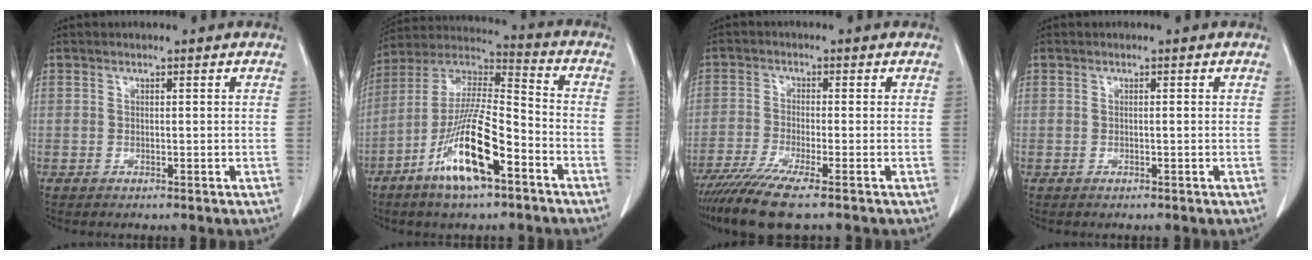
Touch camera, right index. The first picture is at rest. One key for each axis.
{"total": 15.8, "fx": -7.6, "fy": 2.8, "fz": 13.6, "tx": -0.268, "ty": -0.008, "tz": -0.138}
{"total": 8.4, "fx": -6.3, "fy": -0.3, "fz": 5.5, "tx": -0.095, "ty": -0.024, "tz": -0.109}
{"total": 0.0}